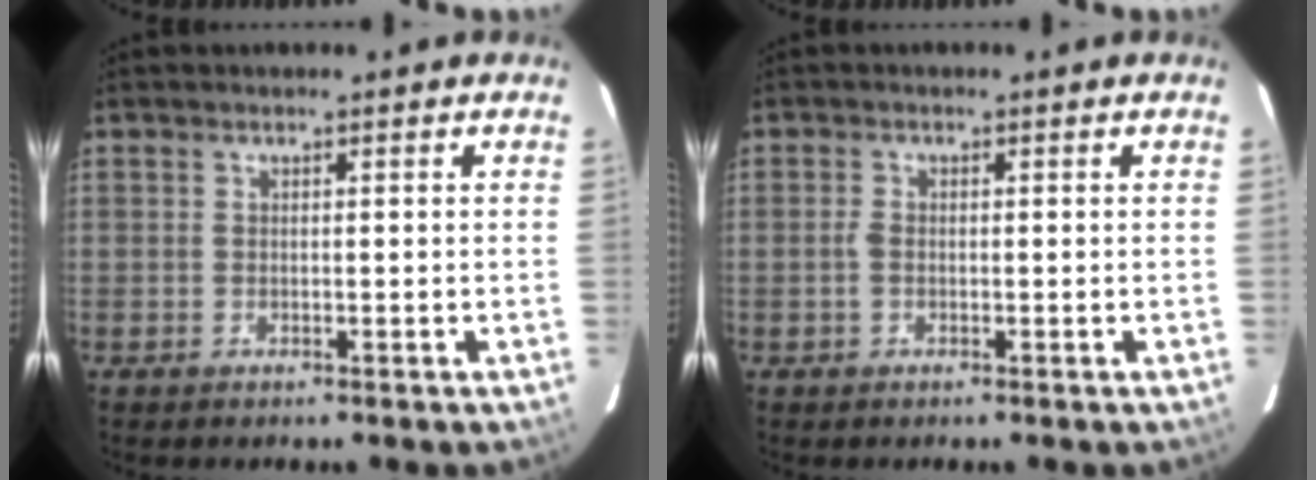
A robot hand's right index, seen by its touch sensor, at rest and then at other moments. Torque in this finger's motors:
{"motor_torque": [0.29, 0.22, 0.23, 0.04]}